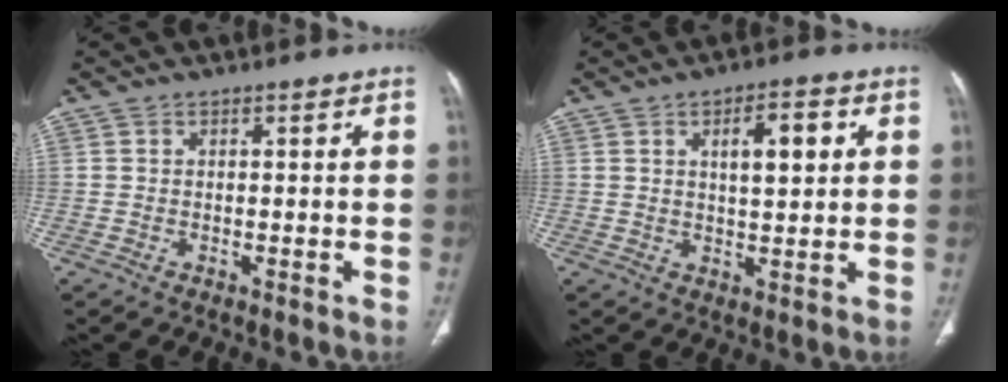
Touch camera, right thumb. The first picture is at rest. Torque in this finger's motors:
{"motor_torque": [-0.86, 0.72, 0.82, 0.40, 0.08]}